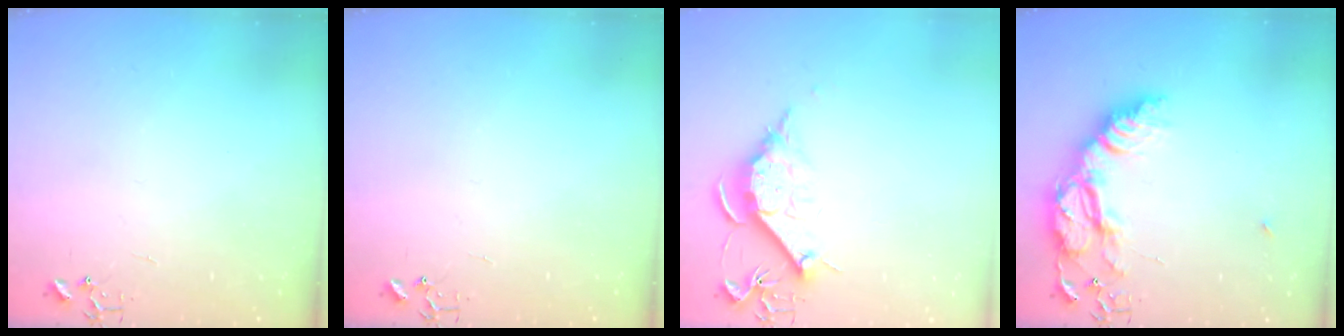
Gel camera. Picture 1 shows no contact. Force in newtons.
{"total": 0.0}
{"total": 10.8, "press": 10.8, "slide": 0.1}
{"total": 20.7, "press": 20.6, "slide": 1.8}